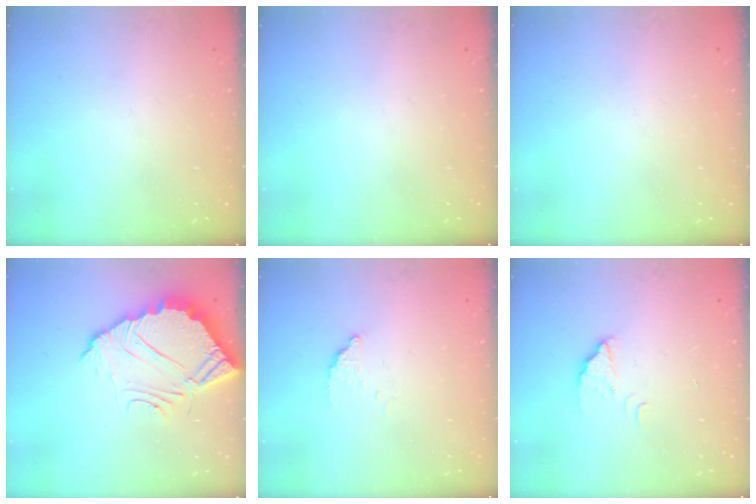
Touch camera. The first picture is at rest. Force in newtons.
{"total": 0.0}
{"total": 0.0}
{"total": 9.2, "press": 9.2, "slide": 0.7}
{"total": 2.8, "press": 2.8, "slide": 0.1}
{"total": 1.9, "press": 1.9, "slide": 0.1}